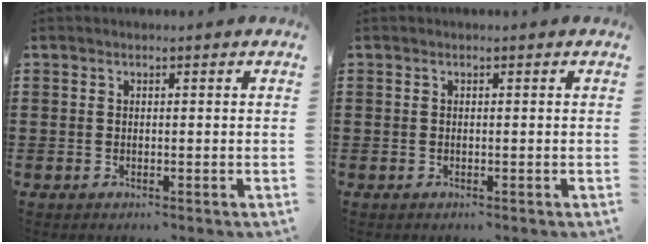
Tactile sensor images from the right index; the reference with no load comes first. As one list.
[{"total": 0.0}]